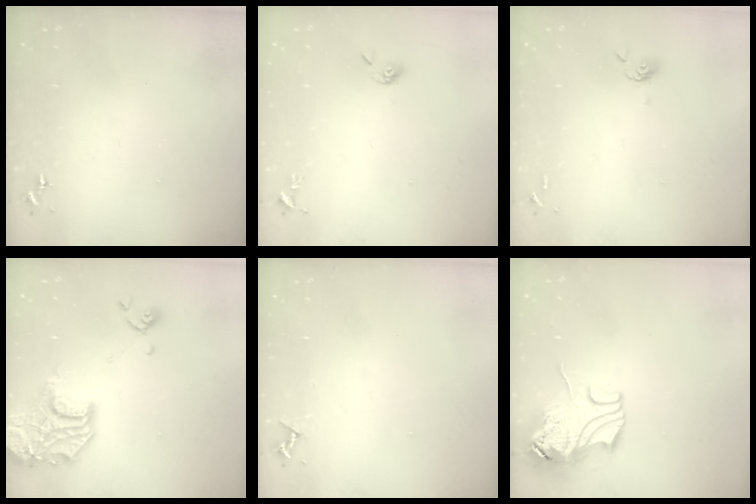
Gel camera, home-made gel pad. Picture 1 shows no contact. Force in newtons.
{"total": 5.2, "press": 5.1, "slide": 0.6}
{"total": 4.9, "press": 4.8, "slide": 0.9}
{"total": 15.9, "press": 15.6, "slide": 2.9}
{"total": 3.8, "press": 3.7, "slide": 0.6}
{"total": 11.2, "press": 11.0, "slide": 1.7}